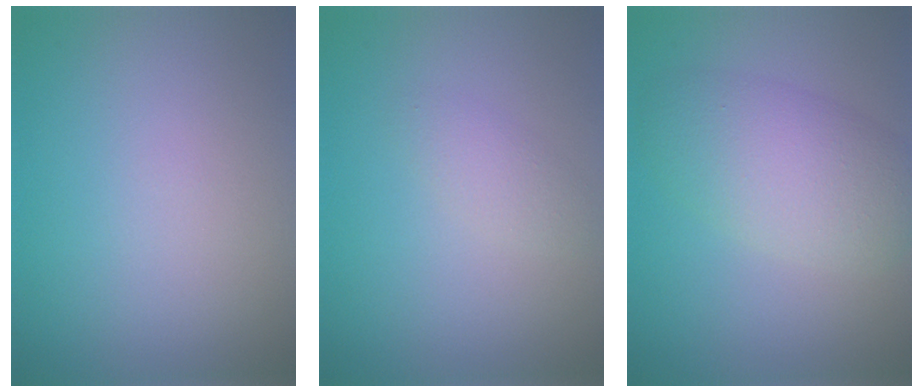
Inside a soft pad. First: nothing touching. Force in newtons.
{"total": 1.5, "press": 1.5, "slide": 0.0}
{"total": 5.5, "press": 5.5, "slide": 0.2}